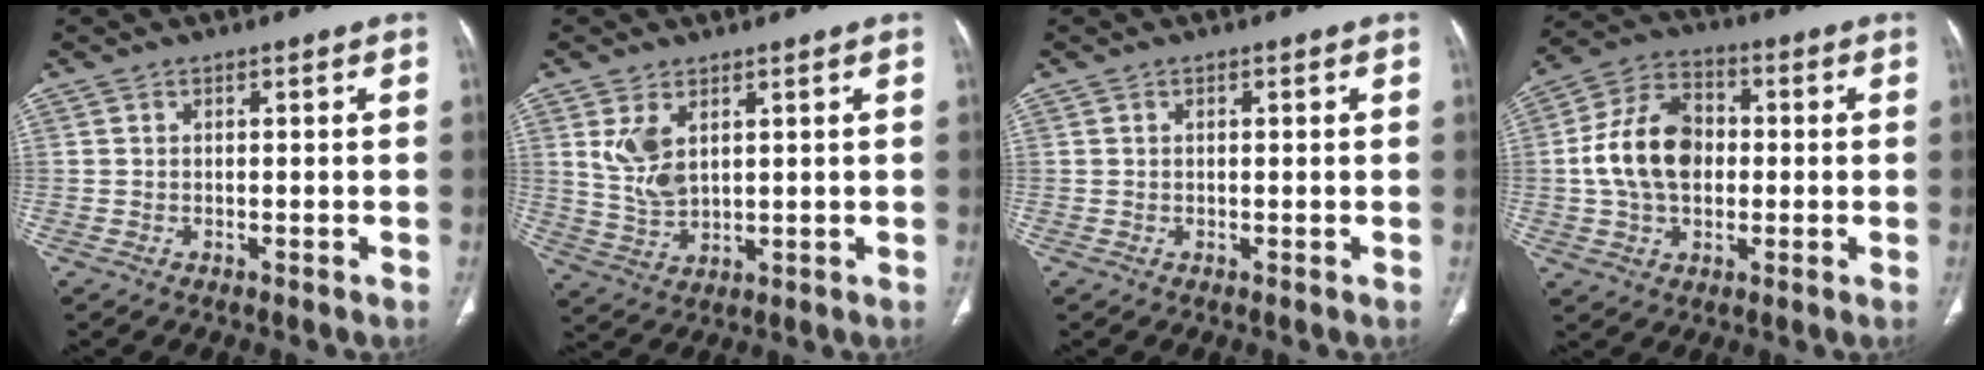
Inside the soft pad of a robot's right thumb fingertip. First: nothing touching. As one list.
[{"total": 6.6, "force": [2.5, 3.6, 4.9], "torque": [-0.095, -0.012, 0.063]}, {"total": 0.7, "force": [0.2, 0.2, 0.6], "torque": [-0.016, 0.005, 0.004]}, {"total": 13.7, "force": [0.0, 9.6, 9.8], "torque": [-0.167, 0.024, -0.006]}]